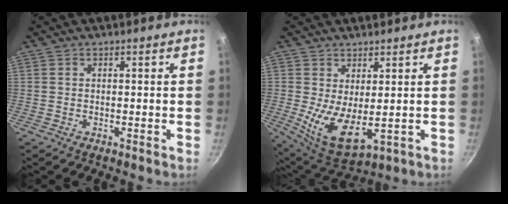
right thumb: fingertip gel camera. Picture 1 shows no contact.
{"total": 9.7, "force": [1.0, 4.5, 8.6], "torque": [-0.137, -0.032, 0.033]}